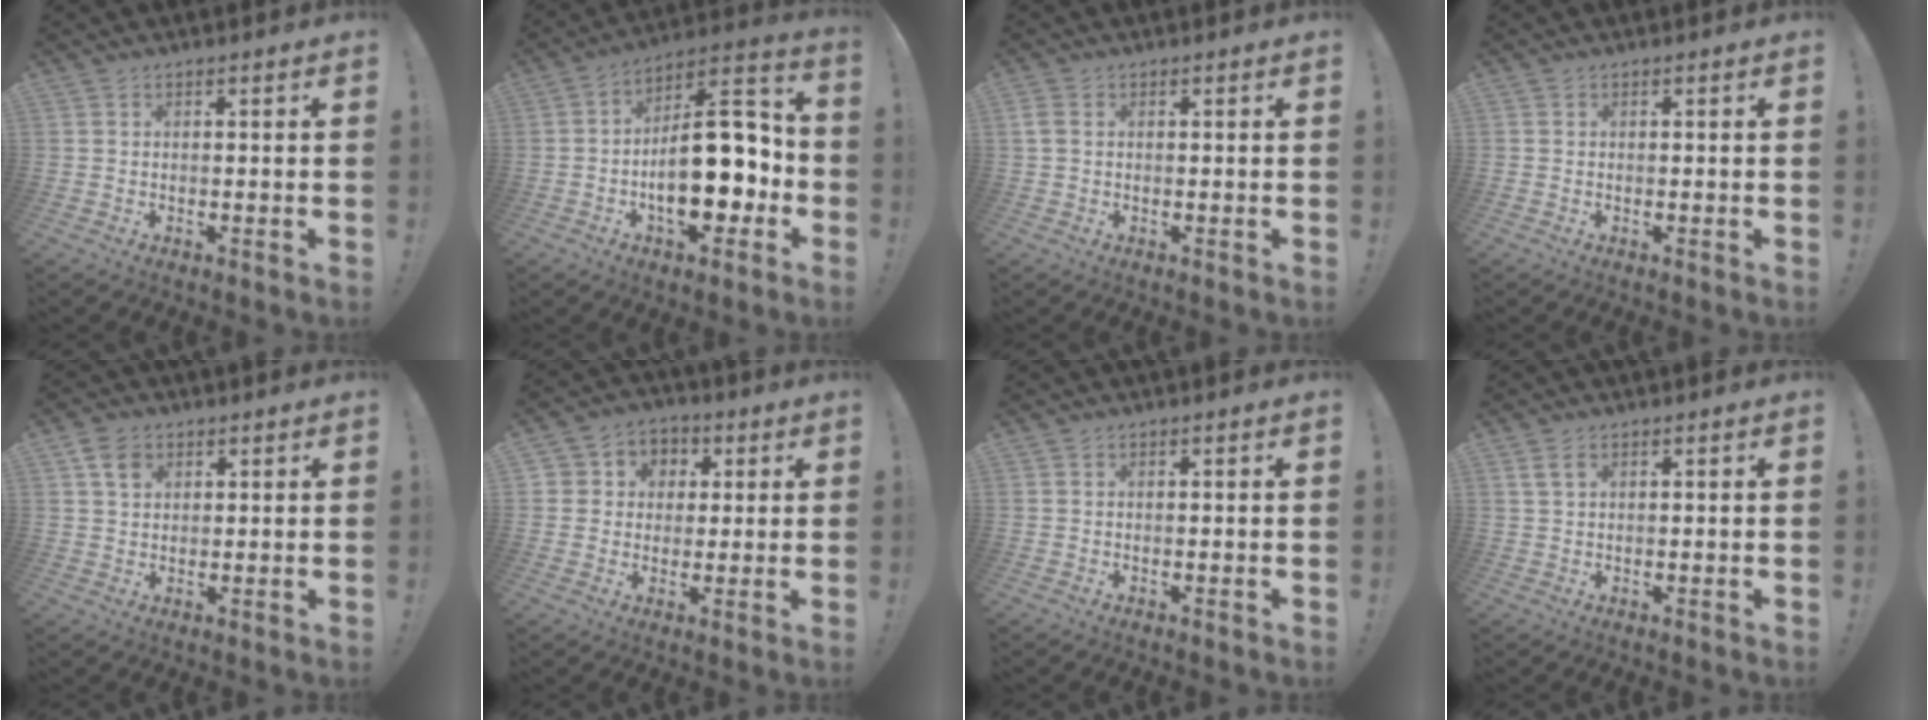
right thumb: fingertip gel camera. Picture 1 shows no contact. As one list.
[{"total": 20.8, "force": [-3.9, 10.5, 17.5], "torque": [-0.263, 0.018, -0.057]}, {"total": 1.9, "force": [0.4, 1.3, 1.3], "torque": [-0.029, 0.005, 0.010]}, {"total": 0.0}, {"total": 5.0, "force": [2.5, 3.7, 2.3], "torque": [-0.035, -0.002, 0.047]}, {"total": 6.7, "force": [0.1, 6.5, 1.5], "torque": [-0.020, 0.006, 0.006]}, {"total": 0.0}, {"total": 3.0, "force": [1.4, 1.4, 2.2], "torque": [-0.038, 0.001, 0.025]}]